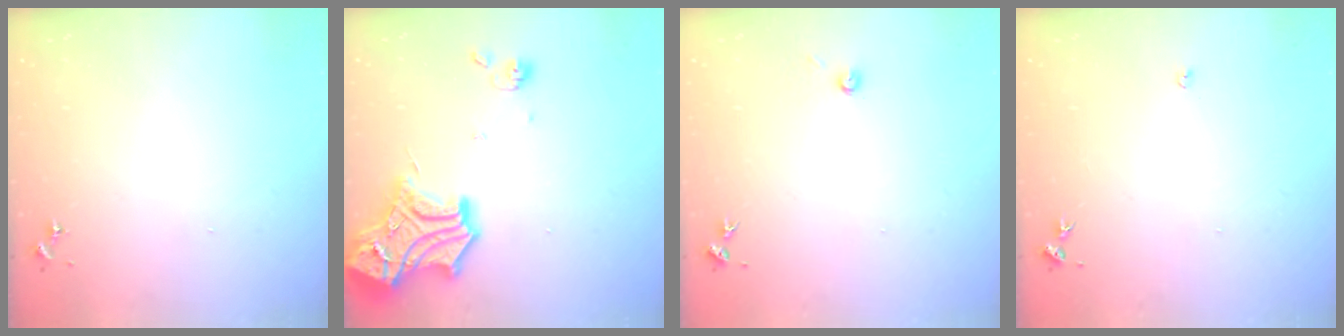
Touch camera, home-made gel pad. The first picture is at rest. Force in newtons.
{"total": 19.1, "press": 19.0, "slide": 1.6}
{"total": 3.9, "press": 3.9, "slide": 0.5}
{"total": 2.7, "press": 2.7, "slide": 0.5}